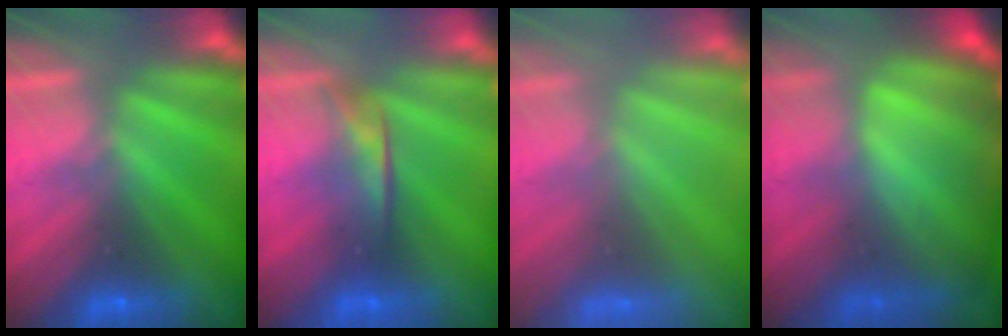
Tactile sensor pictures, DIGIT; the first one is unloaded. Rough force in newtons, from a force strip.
{"total": 1.9}
{"total": 5.5}
{"total": 9.4}